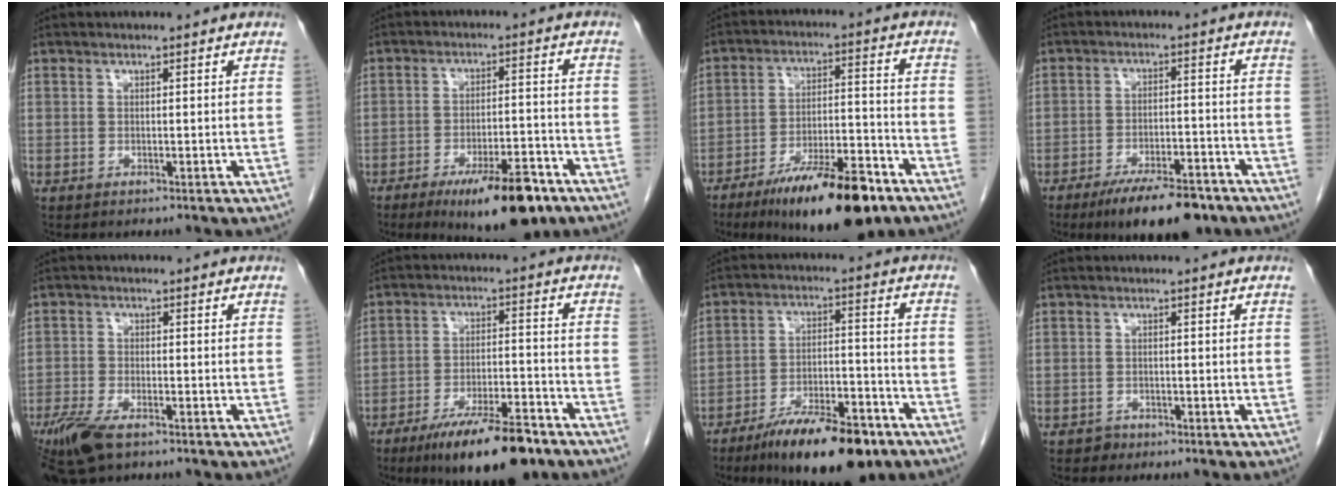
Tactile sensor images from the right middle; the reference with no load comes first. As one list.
[{"total": 12.5, "force": [-8.0, 3.1, 9.1], "torque": [-0.131, -0.009, -0.119]}, {"total": 16.6, "force": [-11.2, 3.6, 11.8], "torque": [-0.170, -0.005, -0.183]}, {"total": 11.1, "force": [-8.2, 3.2, 6.8], "torque": [-0.099, -0.009, -0.130]}, {"total": 8.2, "force": [-5.7, 2.6, 5.3], "torque": [-0.104, -0.018, -0.103]}, {"total": 13.7, "force": [-9.8, 2.9, 9.1], "torque": [-0.141, -0.013, -0.160]}, {"total": 14.9, "force": [-10.5, 4.0, 9.7], "torque": [-0.148, 0.000, -0.173]}, {"total": 1.1, "force": [-0.8, 0.7, -0.1], "torque": [0.002, 0.004, -0.016]}]